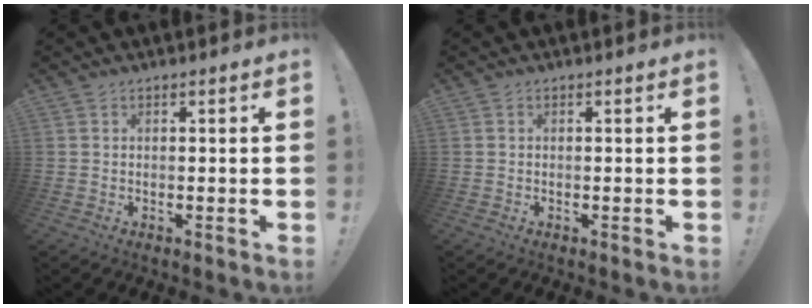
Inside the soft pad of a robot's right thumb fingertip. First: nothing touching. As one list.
[{"total": 0.0}]